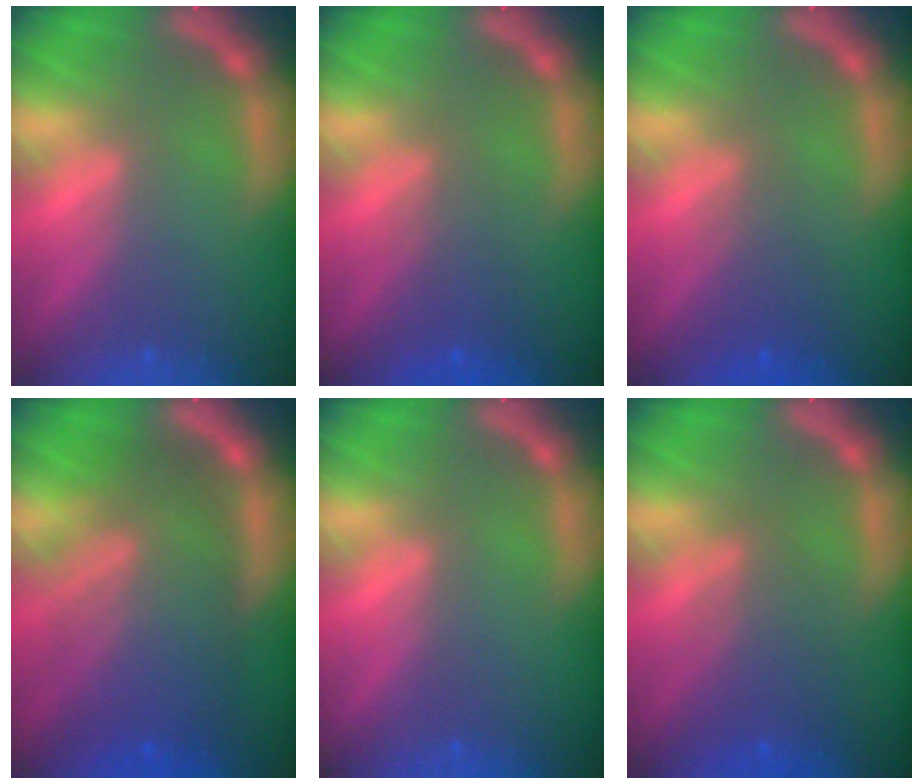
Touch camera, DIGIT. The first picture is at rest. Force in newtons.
{"total": 2.5}
{"total": 2.5}
{"total": 10.1}
{"total": 0.0}
{"total": 4.0}